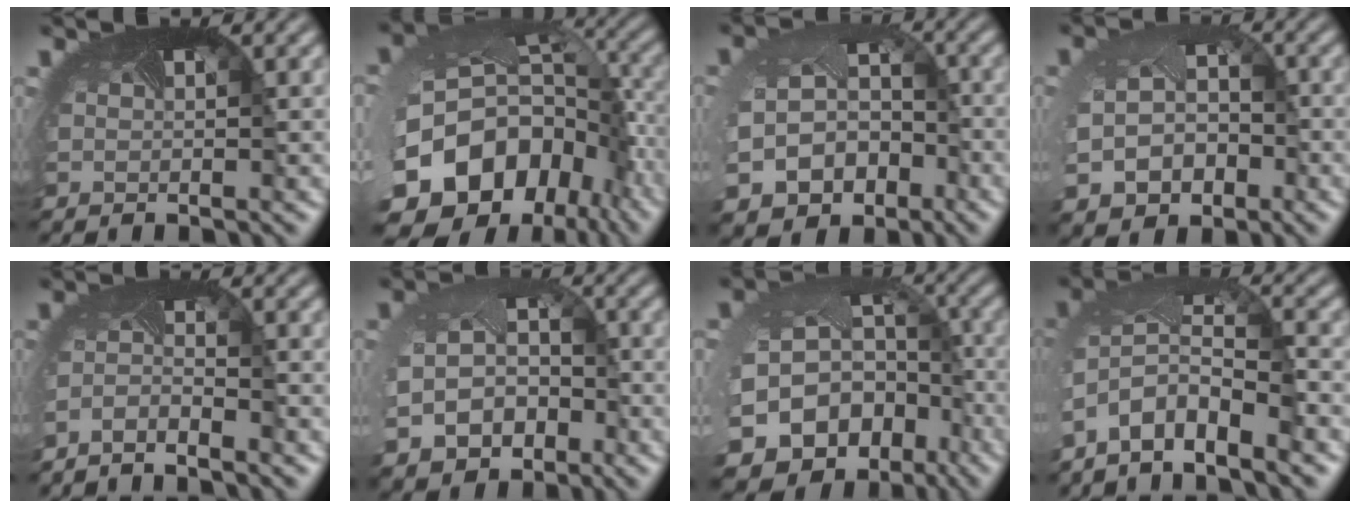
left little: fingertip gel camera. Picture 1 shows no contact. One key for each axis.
{"total": 17.8, "fx": -8.3, "fy": 12.7, "fz": 9.2, "tx": -0.224, "ty": -0.040, "tz": -0.105}
{"total": 8.7, "fx": -3.5, "fy": 7.0, "fz": 3.7, "tx": -0.095, "ty": -0.051, "tz": -0.041}
{"total": 6.4, "fx": -1.6, "fy": 5.1, "fz": 3.5, "tx": -0.092, "ty": -0.041, "tz": -0.009}
{"total": 2.1, "fx": -2.1, "fy": -0.2, "fz": 0.2, "tx": -0.026, "ty": -0.007, "tz": -0.047}
{"total": 7.1, "fx": -2.4, "fy": 5.7, "fz": 3.5, "tx": -0.085, "ty": -0.042, "tz": -0.020}
{"total": 20.5, "fx": -10.8, "fy": 15.7, "fz": 7.6, "tx": -0.157, "ty": -0.073, "tz": -0.141}
{"total": 5.8, "fx": -4.4, "fy": 1.7, "fz": 3.4, "tx": -0.084, "ty": -0.009, "tz": -0.083}